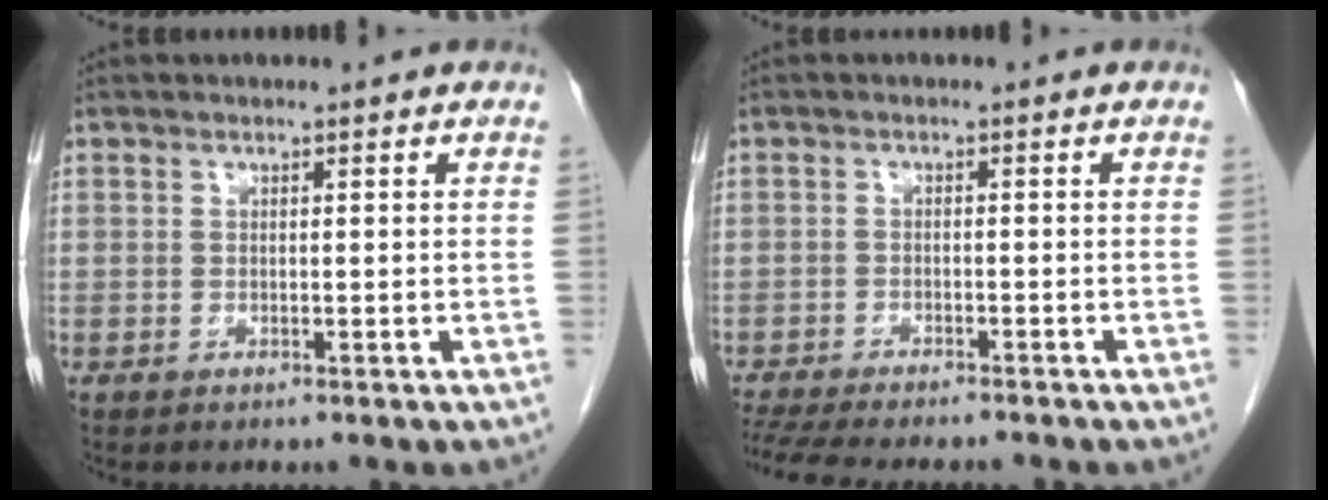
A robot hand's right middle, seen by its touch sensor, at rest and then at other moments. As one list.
[{"total": 13.2, "force": [-11.5, 2.8, 5.8], "torque": [-0.116, -0.016, -0.161]}]